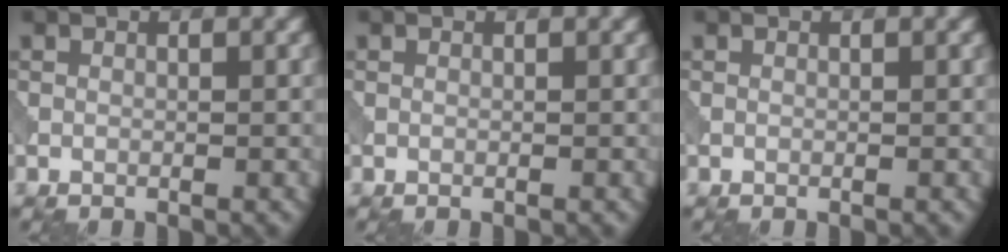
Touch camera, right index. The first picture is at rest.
{"total": 0.0}
{"total": 0.0}